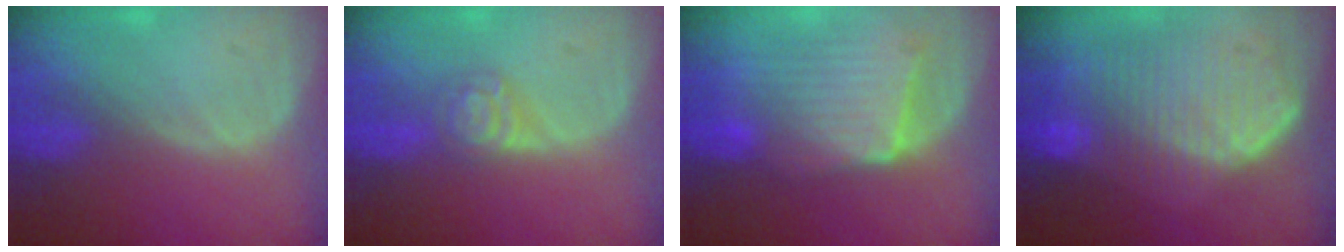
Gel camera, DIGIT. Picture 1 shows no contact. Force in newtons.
{"total": 4.3, "press": 3.9, "slide": 1.8}
{"total": 9.7, "press": 8.8, "slide": 4.1}
{"total": 10.8, "press": 9.5, "slide": 5.2}